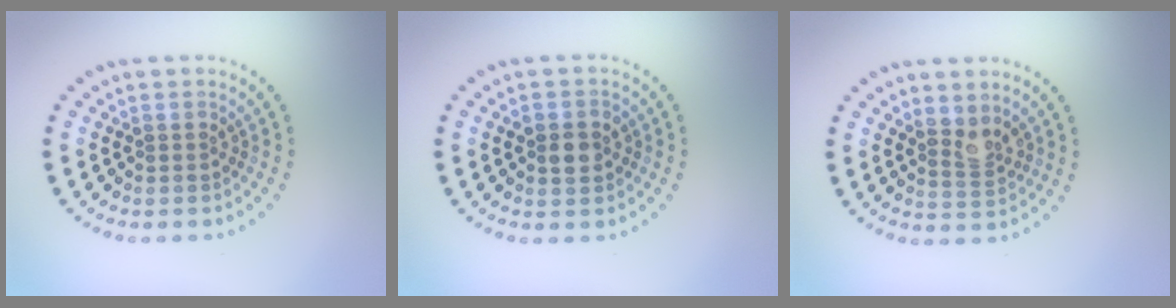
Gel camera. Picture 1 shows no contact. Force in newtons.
{"total": 2.5, "press": 2.5, "slide": 0.3}
{"total": 2.0, "press": 1.7, "slide": 1.1}